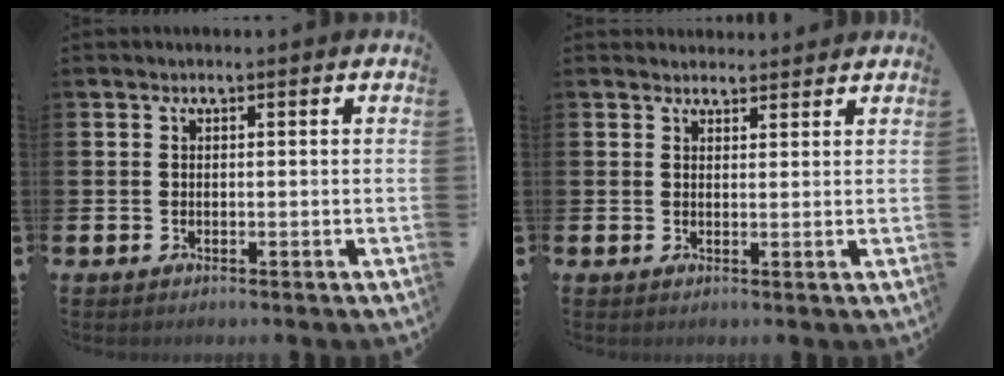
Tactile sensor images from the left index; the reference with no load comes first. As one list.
[{"total": 2.1, "force": [2.0, 0.6, -0.1], "torque": [0.007, -0.008, 0.036]}]